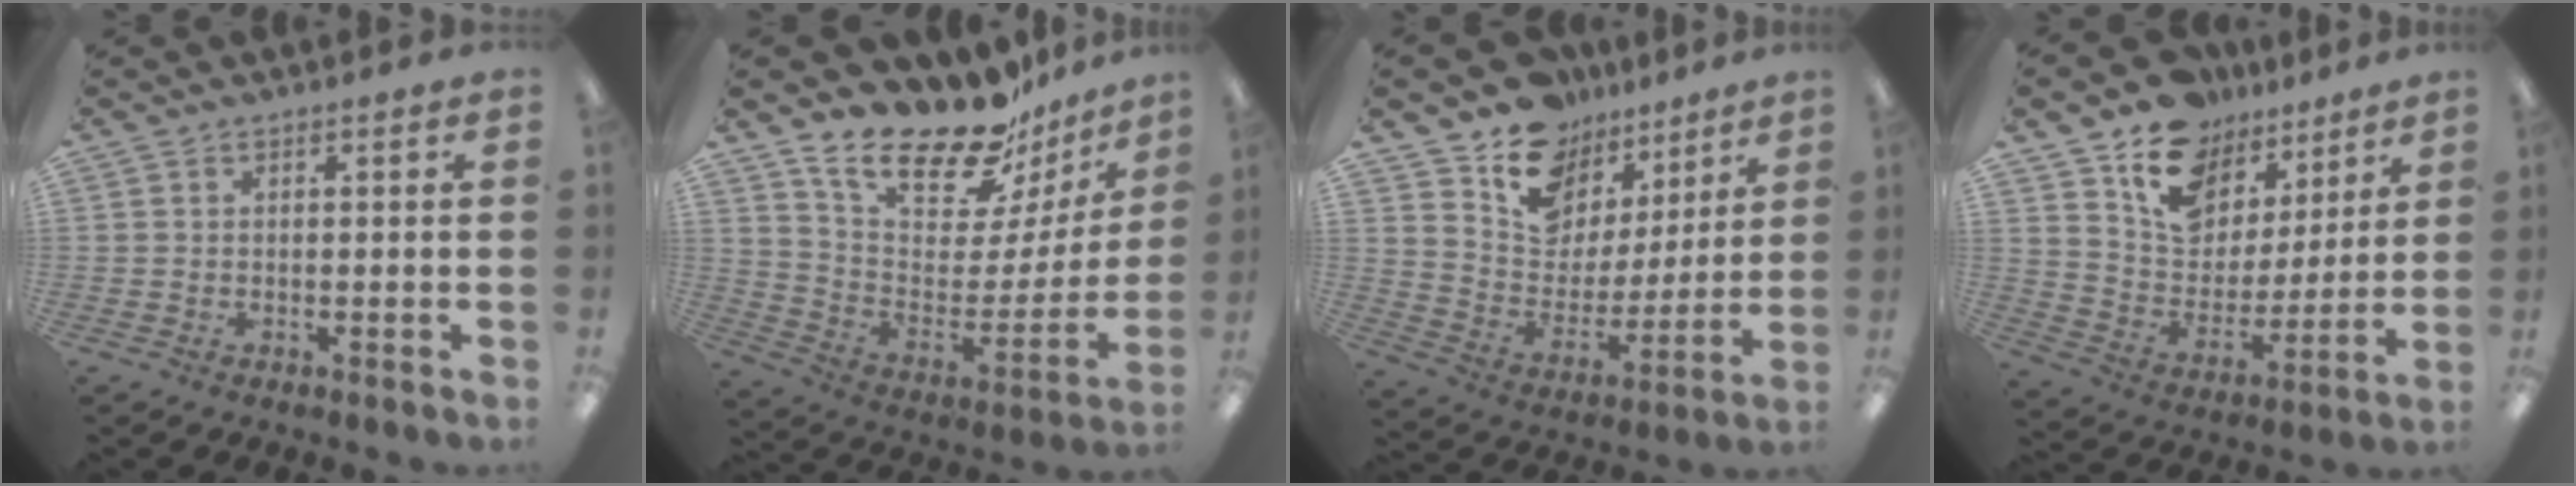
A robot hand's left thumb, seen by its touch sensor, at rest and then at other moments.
{"total": 21.9, "force": [18.4, 7.7, 9.1], "torque": [-0.144, -0.141, 0.317]}
{"total": 13.4, "force": [9.2, 9.1, 3.3], "torque": [-0.069, -0.073, 0.173]}
{"total": 14.5, "force": [9.6, 9.8, 4.8], "torque": [-0.095, -0.061, 0.182]}